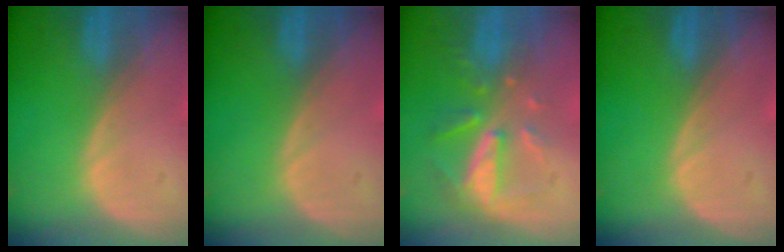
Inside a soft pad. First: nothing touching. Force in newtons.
{"total": 0.0}
{"total": 8.0, "press": 7.2, "slide": 3.3}
{"total": 0.0}